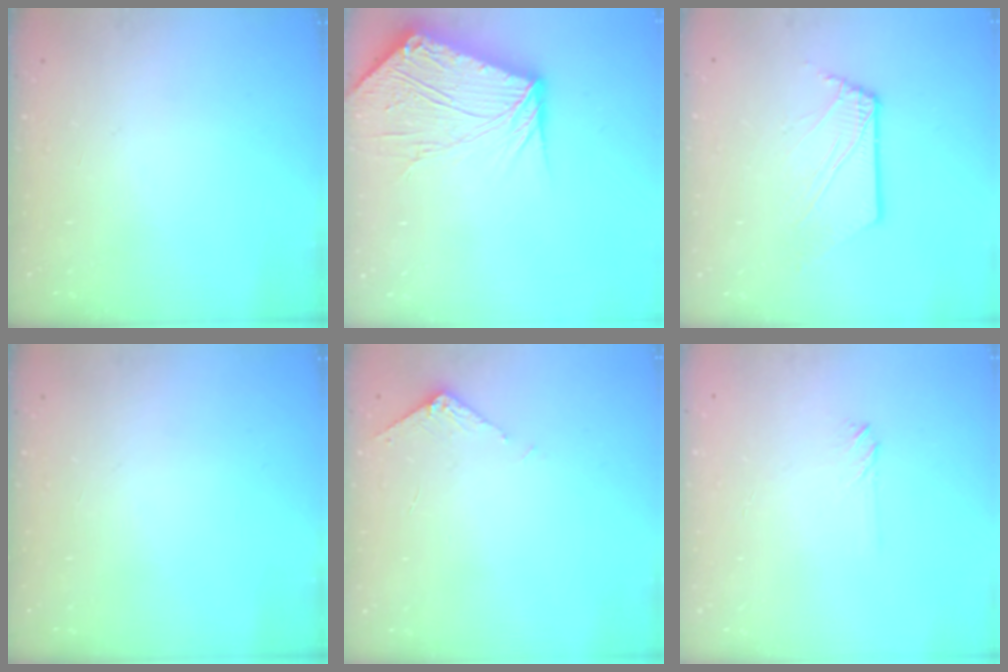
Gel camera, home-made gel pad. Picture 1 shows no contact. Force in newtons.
{"total": 16.8, "press": 16.7, "slide": 2.1}
{"total": 4.0, "press": 4.0, "slide": 0.4}
{"total": 0.0}
{"total": 5.9, "press": 5.8, "slide": 0.7}
{"total": 2.0, "press": 2.0, "slide": 0.3}